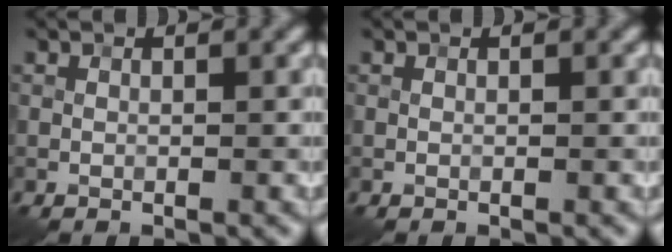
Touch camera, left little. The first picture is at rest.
{"total": 0.0}